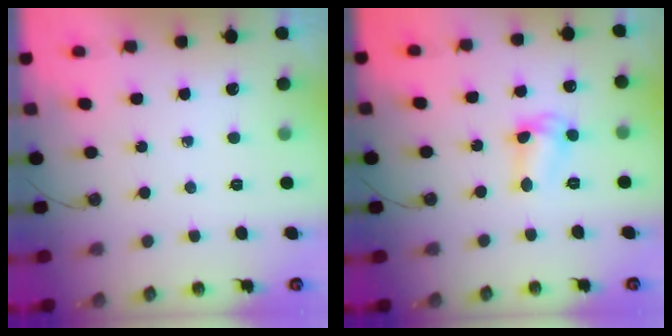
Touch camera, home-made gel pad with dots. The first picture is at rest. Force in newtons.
{"total": 7.1, "press": 7.0, "slide": 0.5}